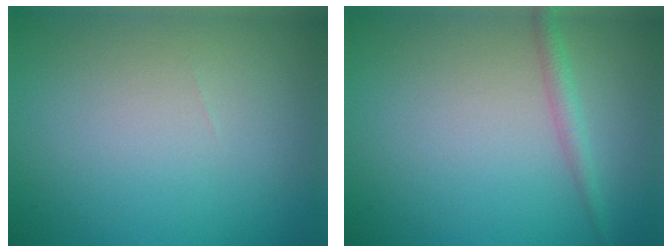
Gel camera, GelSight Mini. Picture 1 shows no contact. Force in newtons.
{"total": 1.6, "press": 1.5, "slide": 0.2}